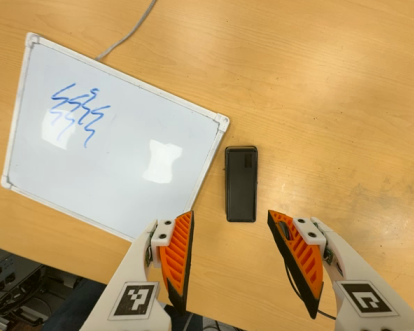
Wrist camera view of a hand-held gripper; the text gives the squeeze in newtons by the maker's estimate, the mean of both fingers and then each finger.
{"total": 0.0}